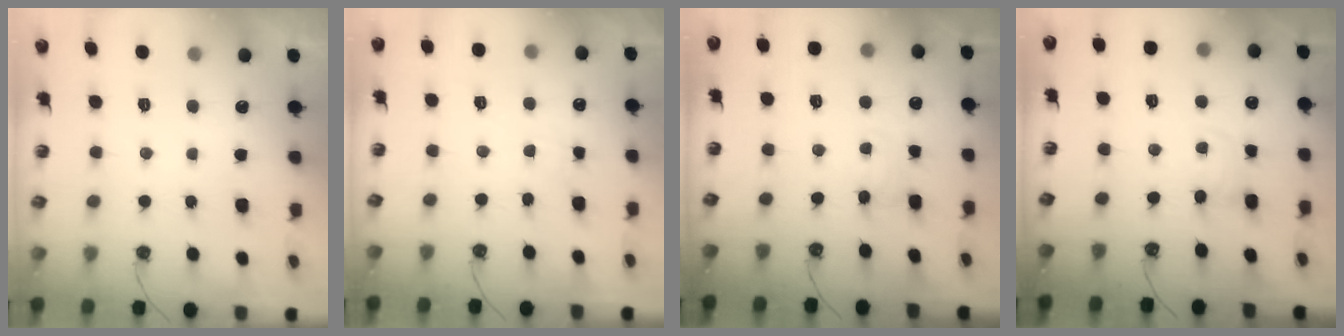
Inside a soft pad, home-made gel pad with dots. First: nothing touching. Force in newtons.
{"total": 4.2, "press": 4.2, "slide": 0.6}
{"total": 2.7, "press": 2.7, "slide": 0.4}
{"total": 1.6, "press": 1.6, "slide": 0.2}